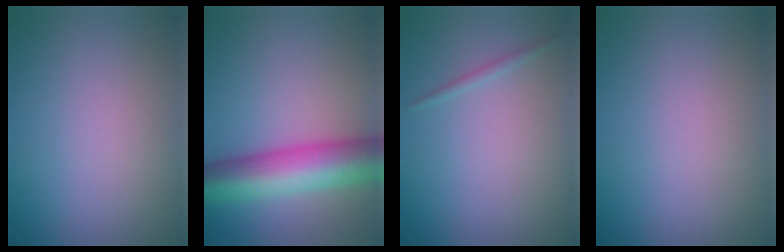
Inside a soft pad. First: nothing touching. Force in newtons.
{"total": 9.4, "press": 9.4, "slide": 0.4}
{"total": 0.7, "press": 0.7, "slide": 0.0}
{"total": 0.0}